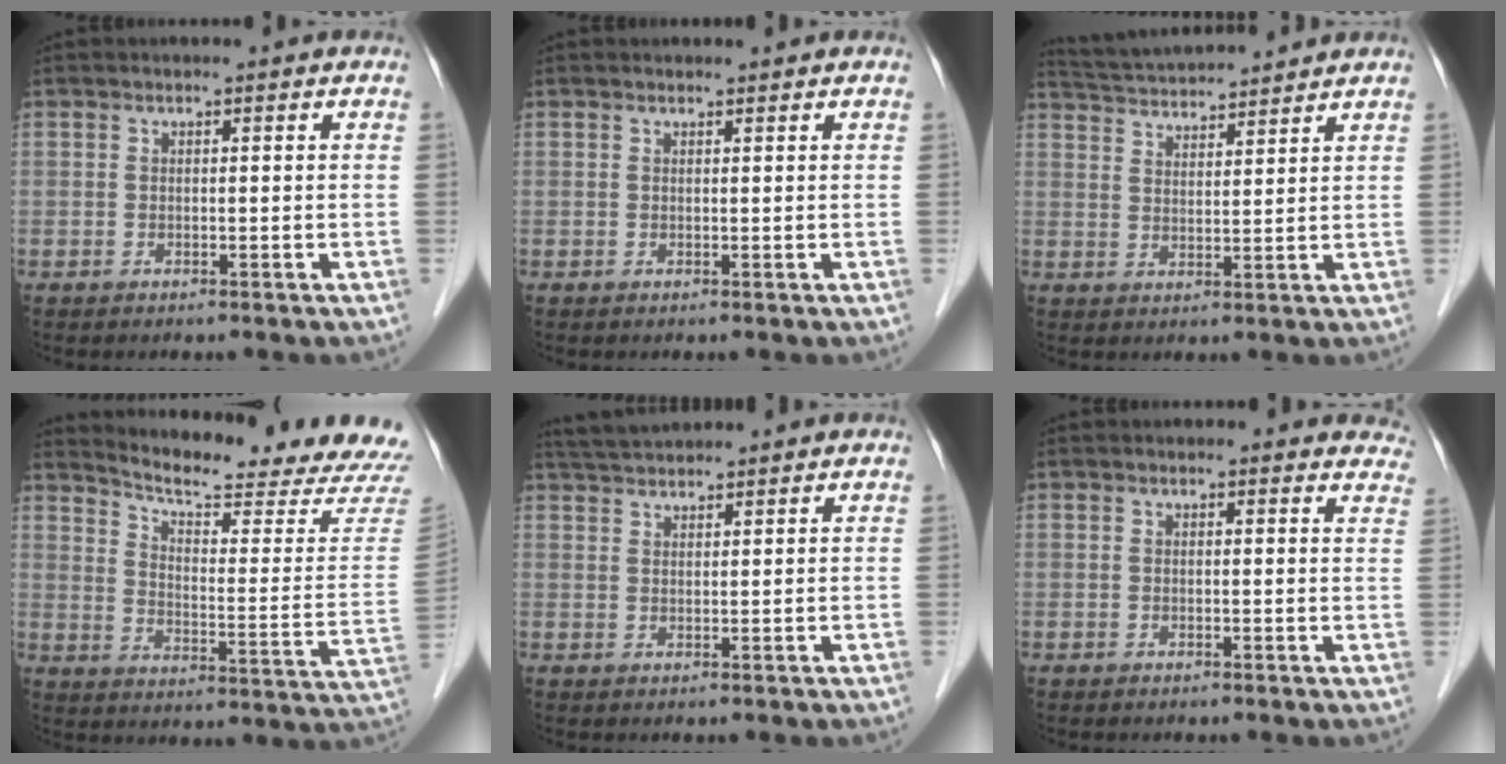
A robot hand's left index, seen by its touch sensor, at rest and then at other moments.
{"total": 0.8, "force": [0.8, 0.0, 0.2], "torque": [-0.007, 0.003, 0.013]}
{"total": 10.0, "force": [9.6, 0.1, 2.8], "torque": [-0.062, 0.025, 0.159]}
{"total": 21.3, "force": [20.5, -0.1, 6.0], "torque": [-0.099, -0.110, 0.255]}
{"total": 5.1, "force": [4.9, 0.3, 1.4], "torque": [-0.030, 0.035, 0.090]}
{"total": 7.8, "force": [7.4, 2.2, 1.2], "torque": [0.024, -0.010, 0.045]}